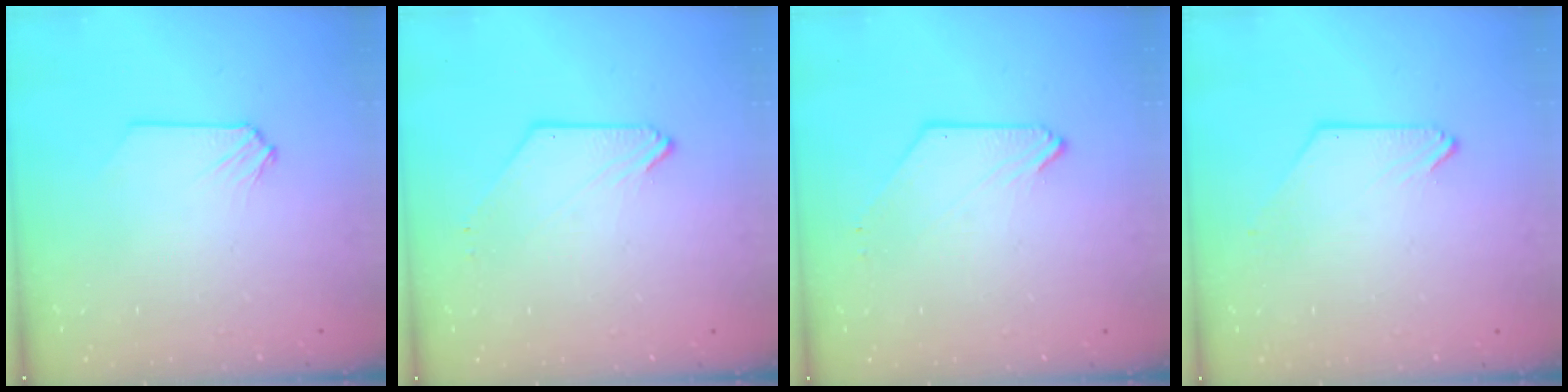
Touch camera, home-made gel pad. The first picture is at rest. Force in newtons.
{"total": 0.0}
{"total": 0.0}
{"total": 0.0}